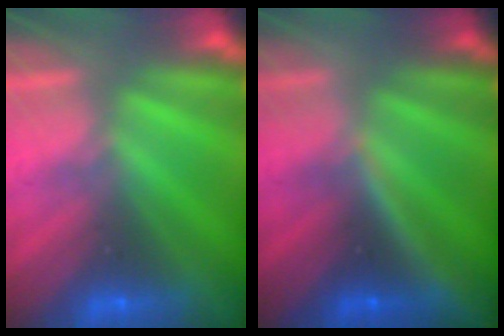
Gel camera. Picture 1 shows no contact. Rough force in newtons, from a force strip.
{"total": 3.2}